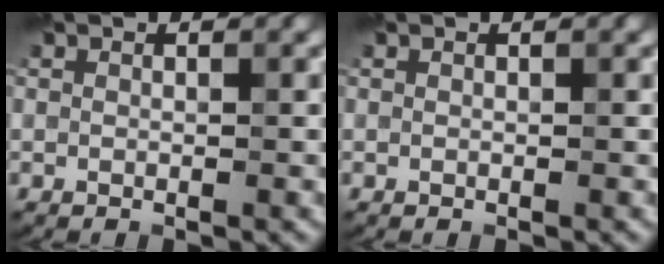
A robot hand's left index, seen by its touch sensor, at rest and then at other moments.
{"total": 0.0}